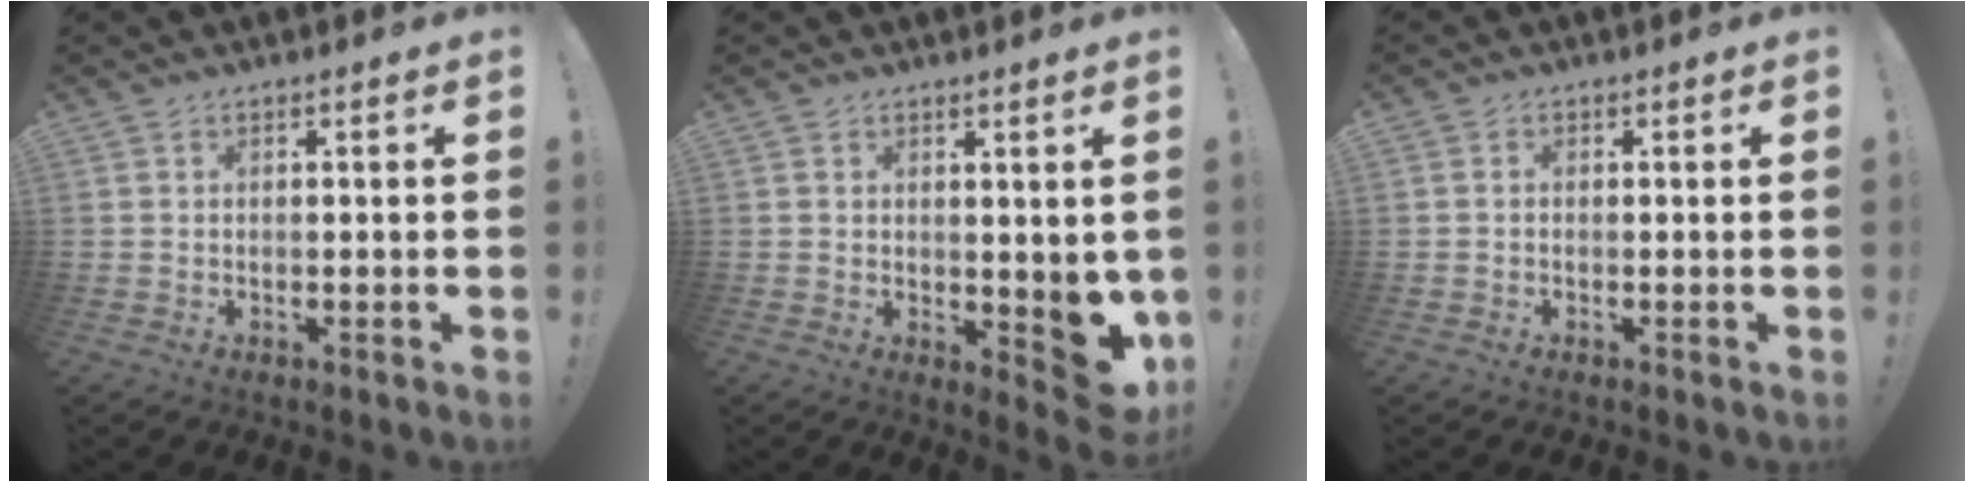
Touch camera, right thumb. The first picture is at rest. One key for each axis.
{"total": 6.7, "fx": -0.1, "fy": 4.2, "fz": 5.2, "tx": -0.041, "ty": -0.011, "tz": 0.012}
{"total": 0.6, "fx": -0.2, "fy": 0.5, "fz": 0.2, "tx": -0.005, "ty": 0.003, "tz": -0.003}